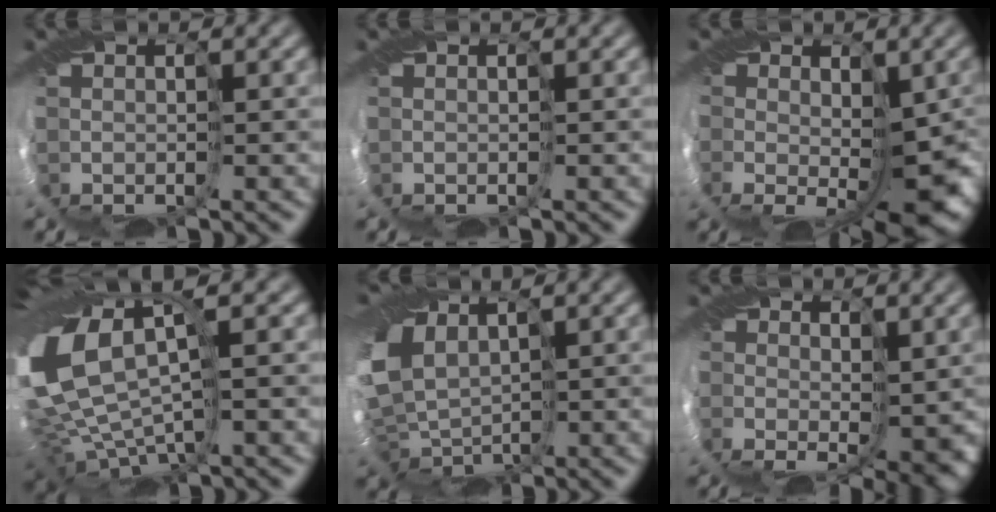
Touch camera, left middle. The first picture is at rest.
{"total": 0.0}
{"total": 8.3, "force": [-1.3, 4.3, 7.0], "torque": [-0.117, -0.027, -0.014]}
{"total": 14.5, "force": [2.2, 8.3, 11.6], "torque": [-0.289, -0.027, 0.075]}
{"total": 8.6, "force": [1.9, 5.9, 6.0], "torque": [-0.150, -0.008, 0.045]}
{"total": 5.9, "force": [-0.1, 3.7, 4.6], "torque": [-0.079, -0.018, 0.004]}